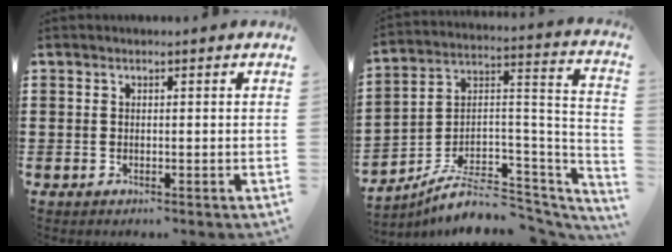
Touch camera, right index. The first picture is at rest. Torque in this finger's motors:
{"motor_torque": [-1.30, 0.83, 0.07, -0.04]}